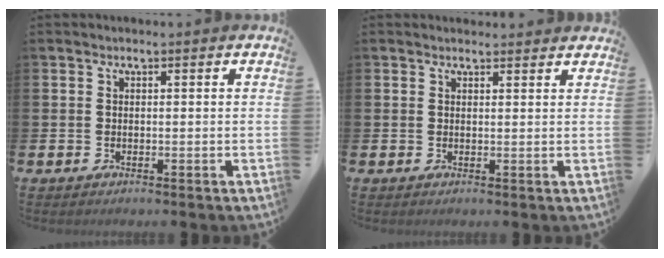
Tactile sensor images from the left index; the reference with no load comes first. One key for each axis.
{"total": 1.3, "fx": 1.3, "fy": 0.3, "fz": 0.0, "tx": 0.007, "ty": -0.003, "tz": 0.022}